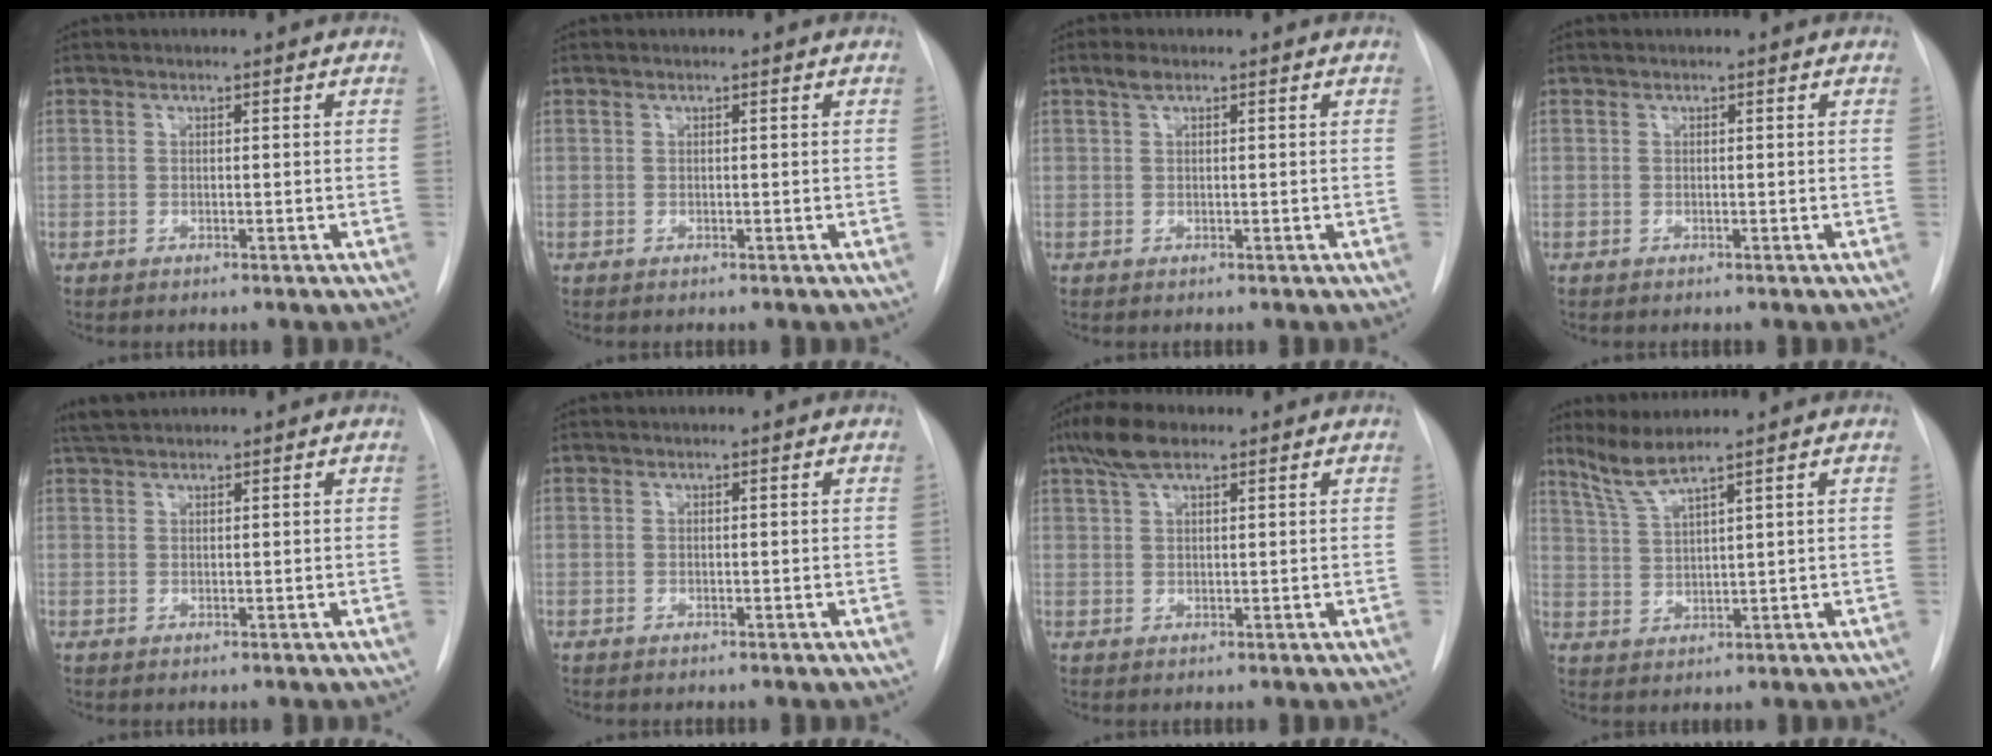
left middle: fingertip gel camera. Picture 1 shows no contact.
{"total": 0.0}
{"total": 1.3, "force": [0.8, 0.4, 0.8], "torque": [-0.017, 0.011, 0.016]}
{"total": 0.0}
{"total": 2.8, "force": [2.6, 0.4, 0.9], "torque": [-0.020, 0.017, 0.049]}
{"total": 0.0}
{"total": 5.4, "force": [3.7, 1.7, 3.6], "torque": [-0.078, 0.018, 0.069]}
{"total": 4.8, "force": [3.9, -0.8, 2.6], "torque": [-0.060, -0.003, 0.086]}